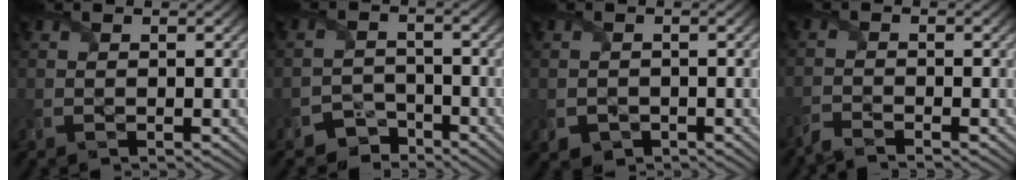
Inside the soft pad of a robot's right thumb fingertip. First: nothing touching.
{"total": 3.5, "force": [-2.9, 1.8, 0.2], "torque": [0.007, 0.000, -0.057]}
{"total": 1.8, "force": [-1.0, 1.4, 0.3], "torque": [-0.004, -0.011, -0.017]}
{"total": 1.9, "force": [-1.9, 0.1, 0.3], "torque": [-0.010, -0.007, -0.047]}